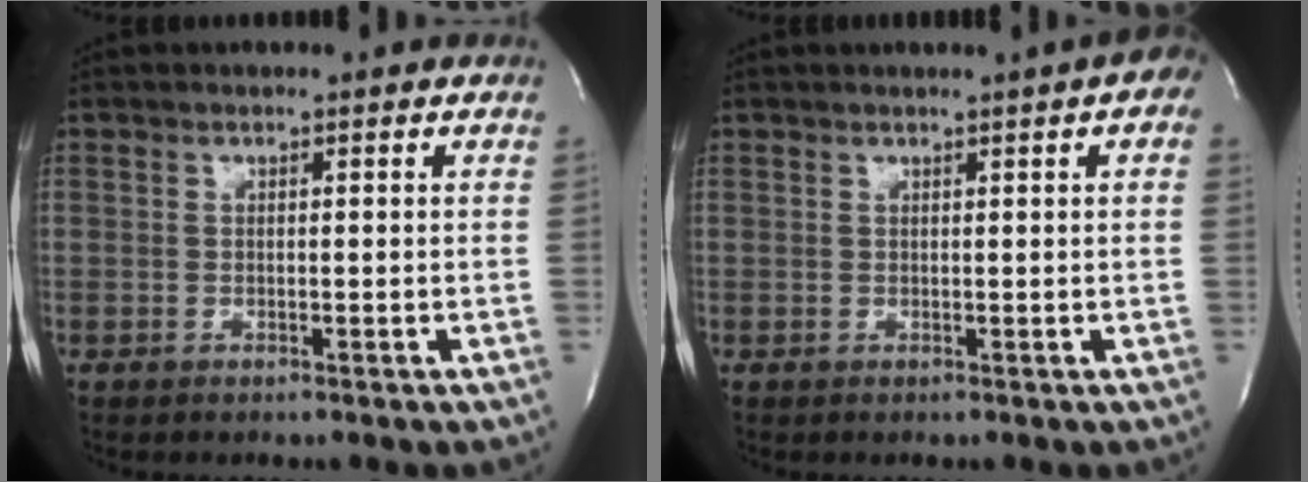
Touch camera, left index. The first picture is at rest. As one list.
[{"total": 3.9, "force": [1.9, 0.6, 3.4], "torque": [-0.038, 0.007, 0.016]}]